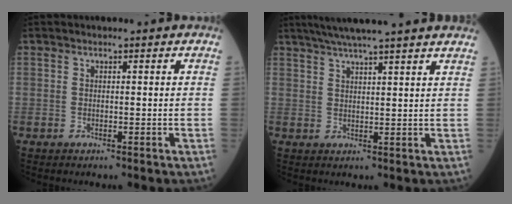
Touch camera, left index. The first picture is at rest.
{"total": 13.9, "force": [11.8, -0.4, 7.2], "torque": [-0.120, 0.032, 0.154]}